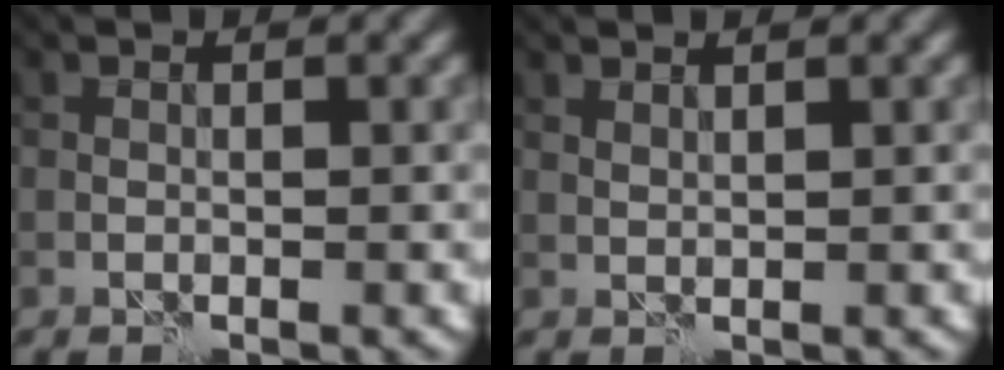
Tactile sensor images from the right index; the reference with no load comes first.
{"total": 1.0, "force": [0.9, 0.1, 0.4], "torque": [-0.007, -0.001, 0.012]}